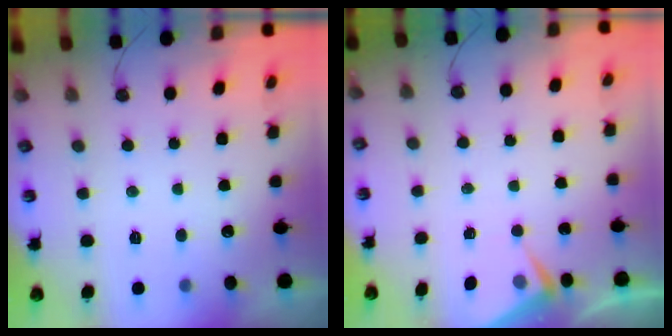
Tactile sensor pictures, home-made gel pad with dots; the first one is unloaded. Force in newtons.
{"total": 4.4, "press": 4.3, "slide": 0.5}